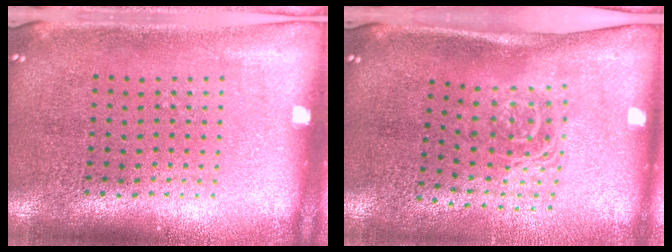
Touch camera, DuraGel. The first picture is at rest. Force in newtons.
{"total": 1.7, "press": 1.1, "slide": 1.3}